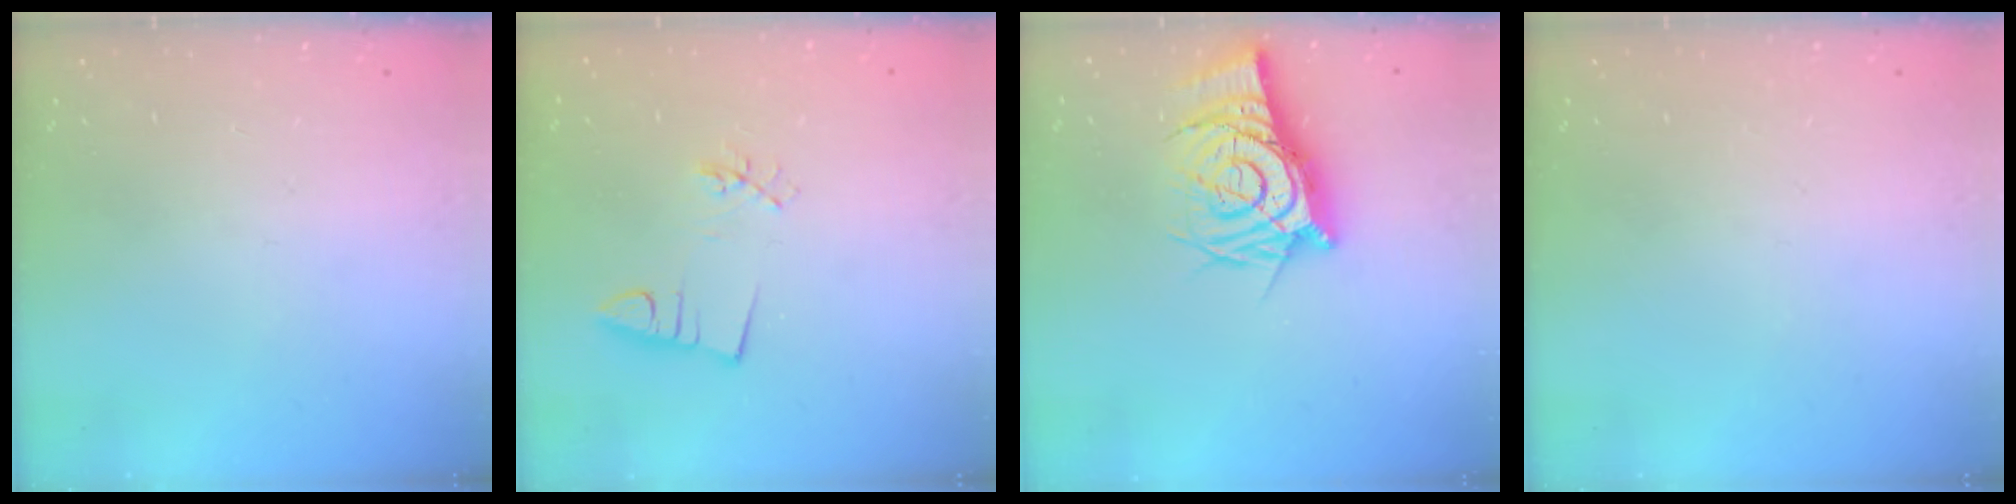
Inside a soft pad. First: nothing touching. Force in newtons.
{"total": 3.0, "press": 2.4, "slide": 1.9}
{"total": 10.8, "press": 10.8, "slide": 1.1}
{"total": 0.0}